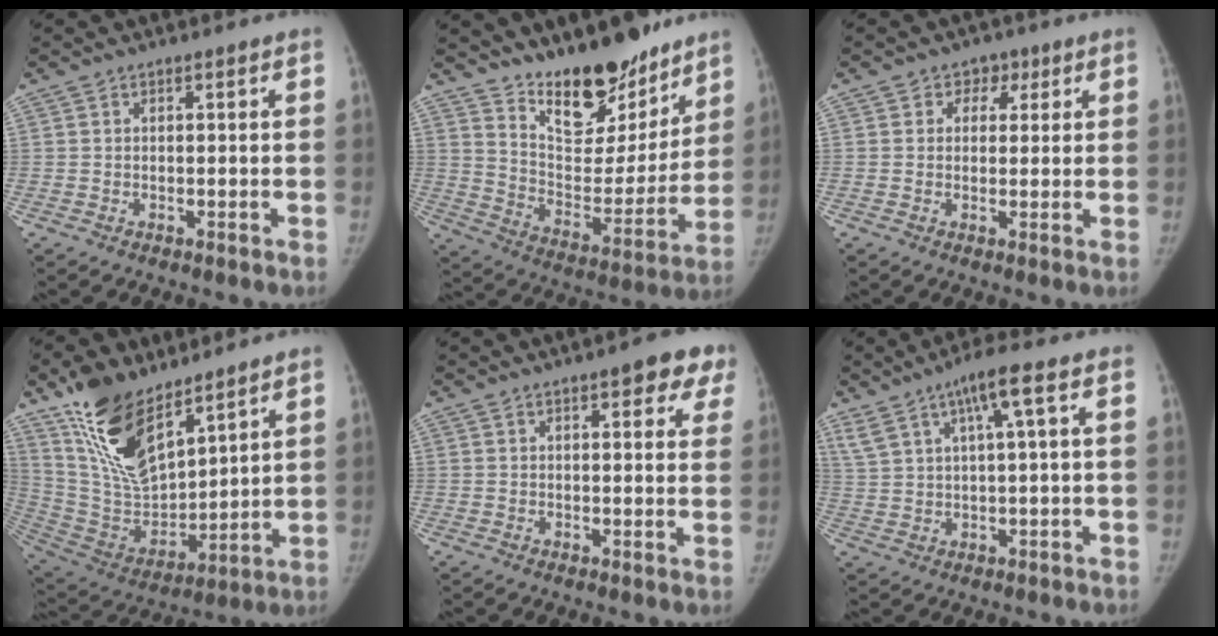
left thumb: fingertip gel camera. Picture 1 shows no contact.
{"total": 21.1, "force": [16.3, 8.4, 10.4], "torque": [-0.107, -0.115, 0.269]}
{"total": 3.8, "force": [1.5, 3.3, 1.0], "torque": [0.019, 0.001, 0.013]}
{"total": 19.1, "force": [12.9, 8.2, 11.5], "torque": [-0.176, -0.069, 0.258]}
{"total": 7.9, "force": [4.5, 2.7, 5.9], "torque": [-0.037, -0.011, 0.047]}
{"total": 8.3, "force": [4.2, 1.1, 7.1], "torque": [-0.139, 0.001, 0.079]}